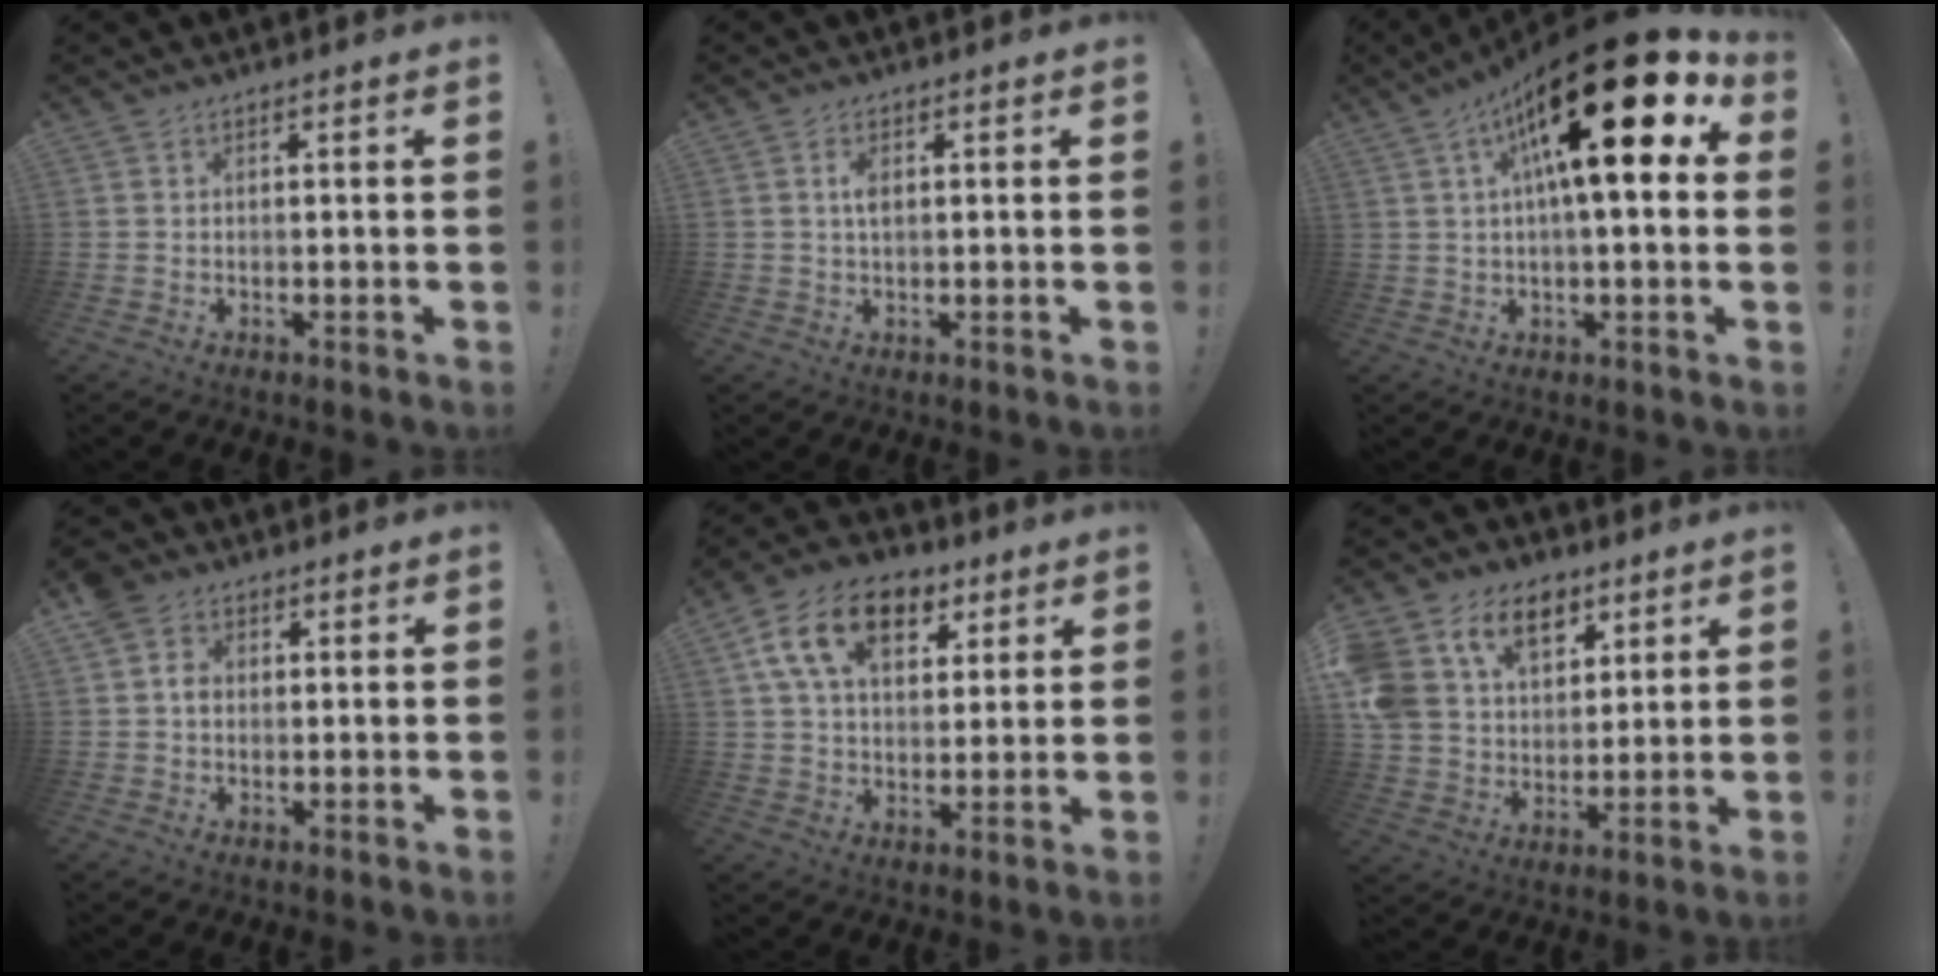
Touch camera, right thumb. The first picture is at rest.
{"total": 2.5, "force": [0.5, 1.2, 2.2], "torque": [-0.031, 0.000, 0.004]}
{"total": 22.4, "force": [8.2, 5.5, 20.1], "torque": [-0.325, -0.056, 0.122]}
{"total": 5.0, "force": [0.8, 4.3, 2.3], "torque": [-0.030, 0.006, 0.016]}
{"total": 16.5, "force": [7.4, 10.6, 10.3], "torque": [-0.172, -0.018, 0.137]}
{"total": 16.4, "force": [8.6, 11.7, 7.7], "torque": [-0.132, -0.035, 0.169]}